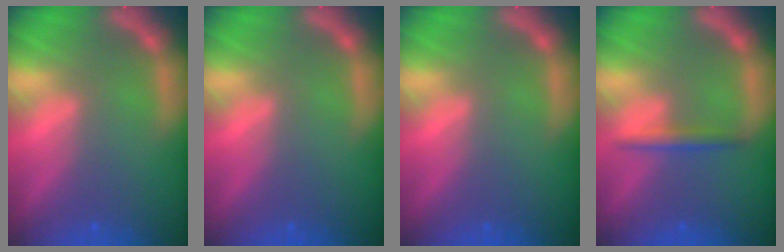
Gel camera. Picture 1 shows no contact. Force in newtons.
{"total": 0.0}
{"total": 0.0}
{"total": 1.9}